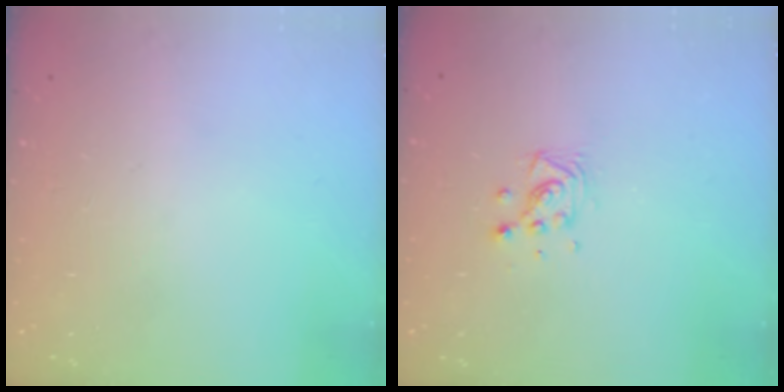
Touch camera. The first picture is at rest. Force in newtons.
{"total": 6.3, "press": 6.1, "slide": 1.7}